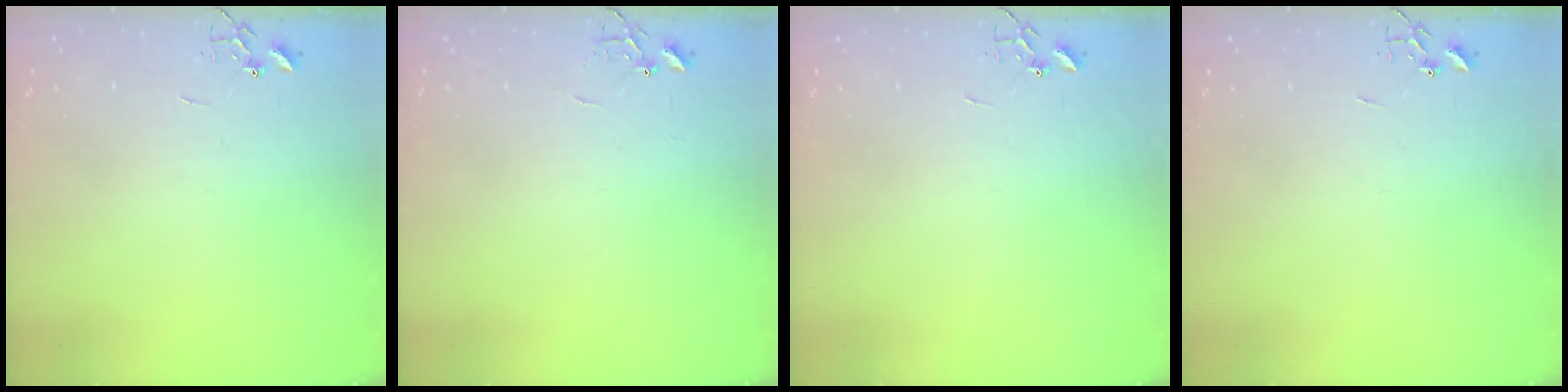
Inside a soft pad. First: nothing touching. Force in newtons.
{"total": 5.8, "press": 5.8, "slide": 0.5}
{"total": 0.0}
{"total": 0.0}